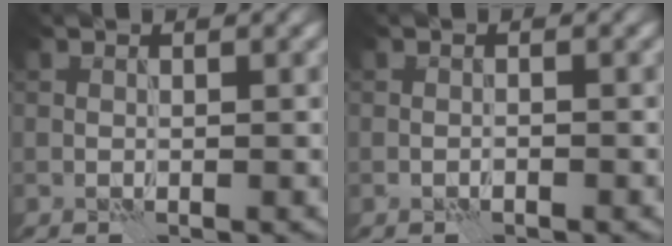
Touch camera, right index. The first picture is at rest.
{"total": 0.6, "force": [-0.5, 0.2, 0.3], "torque": [-0.005, -0.001, -0.009]}